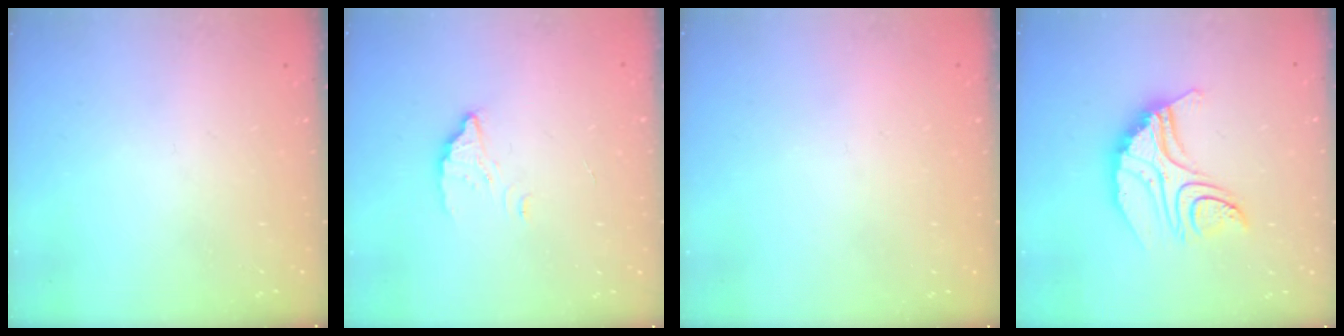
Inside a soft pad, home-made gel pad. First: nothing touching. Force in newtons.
{"total": 2.9, "press": 2.9, "slide": 0.2}
{"total": 2.3, "press": 2.3, "slide": 0.1}
{"total": 12.3, "press": 12.2, "slide": 1.0}